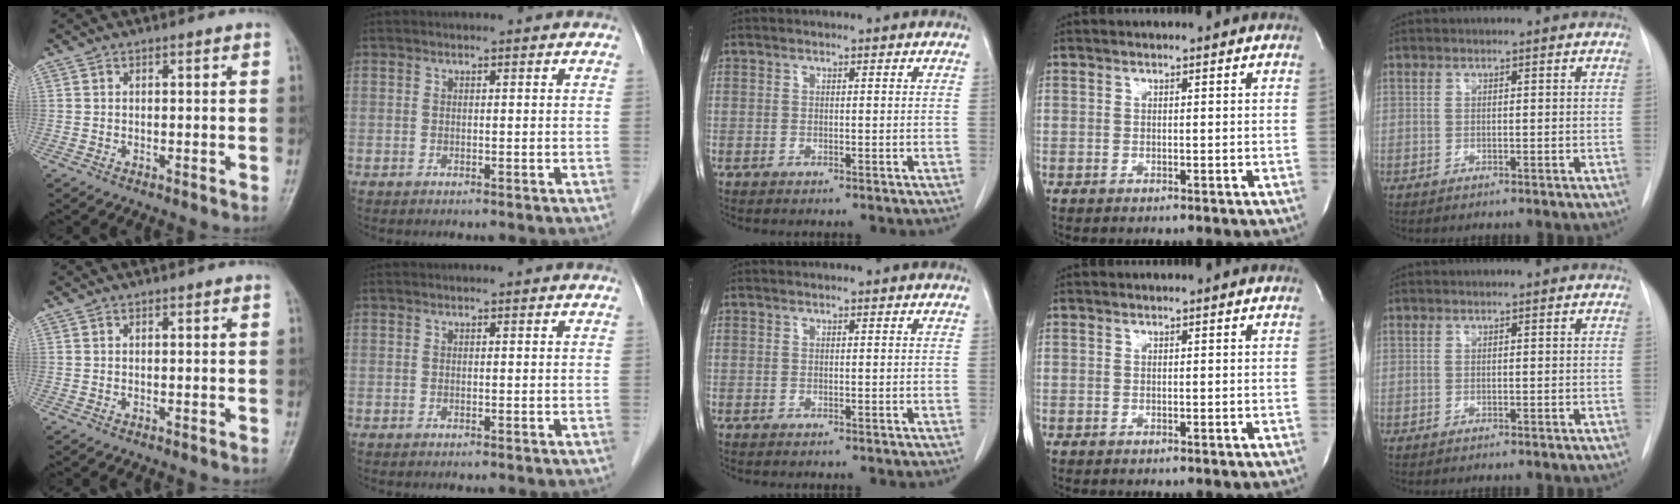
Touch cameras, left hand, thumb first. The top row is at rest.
{}